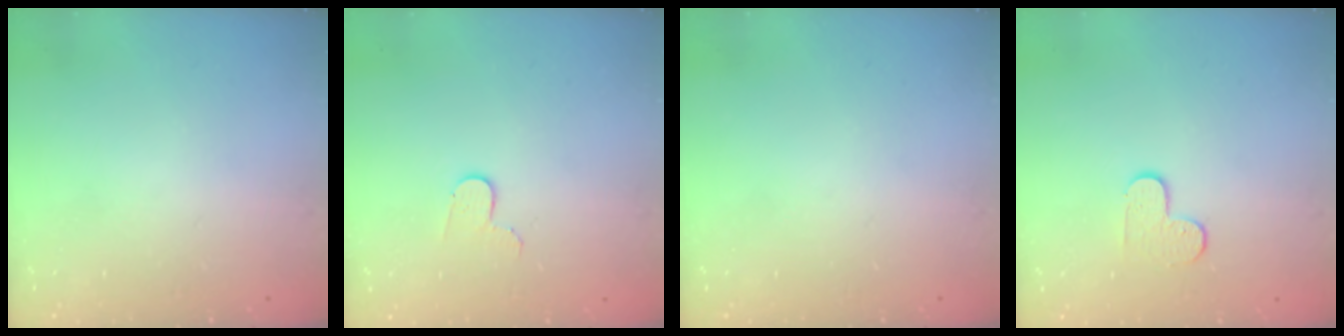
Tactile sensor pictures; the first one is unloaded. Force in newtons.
{"total": 3.8, "press": 3.8, "slide": 0.3}
{"total": 0.0}
{"total": 6.1, "press": 6.1, "slide": 0.6}